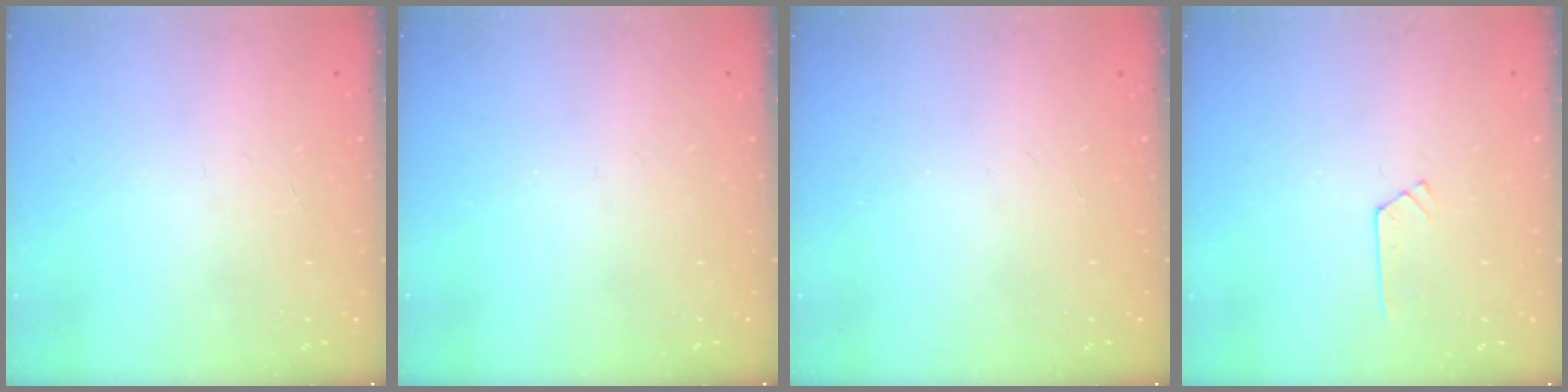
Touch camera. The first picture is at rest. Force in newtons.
{"total": 0.0}
{"total": 0.0}
{"total": 3.0, "press": 3.0, "slide": 0.4}